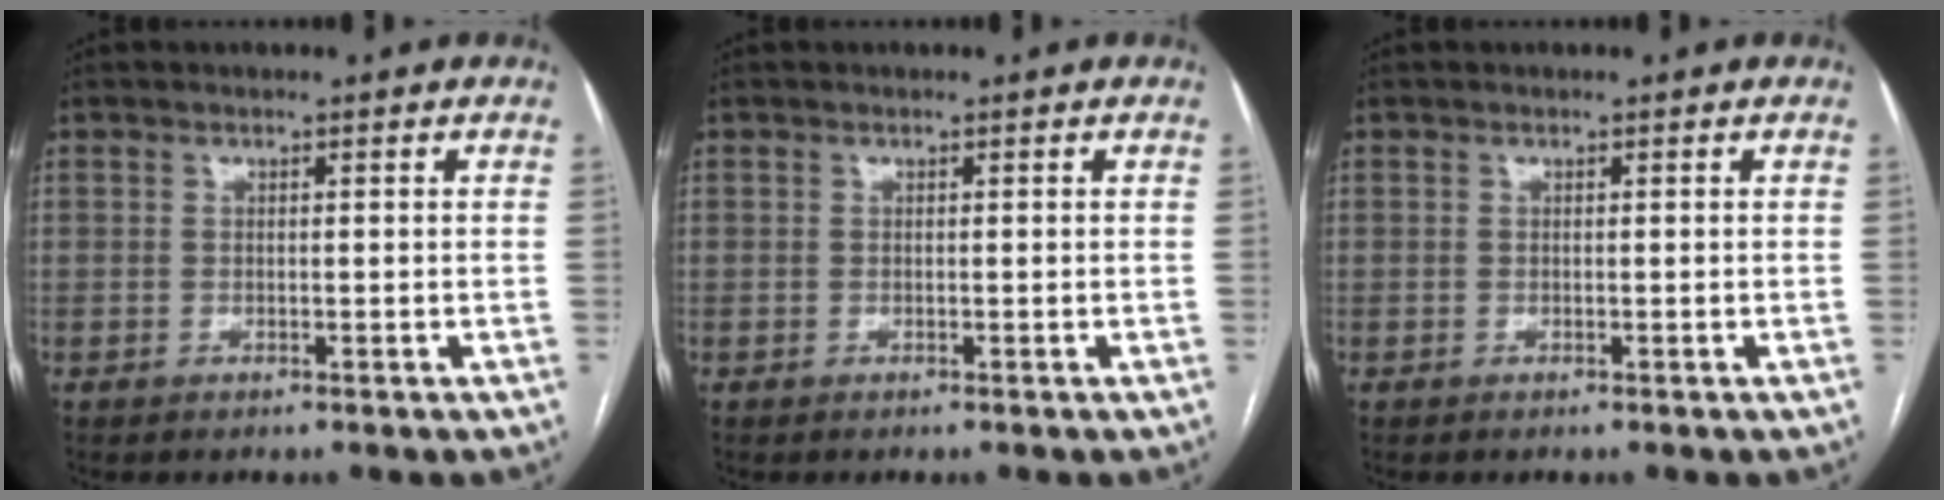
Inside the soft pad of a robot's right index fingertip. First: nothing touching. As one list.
[{"total": 0.0}, {"total": 0.0}]